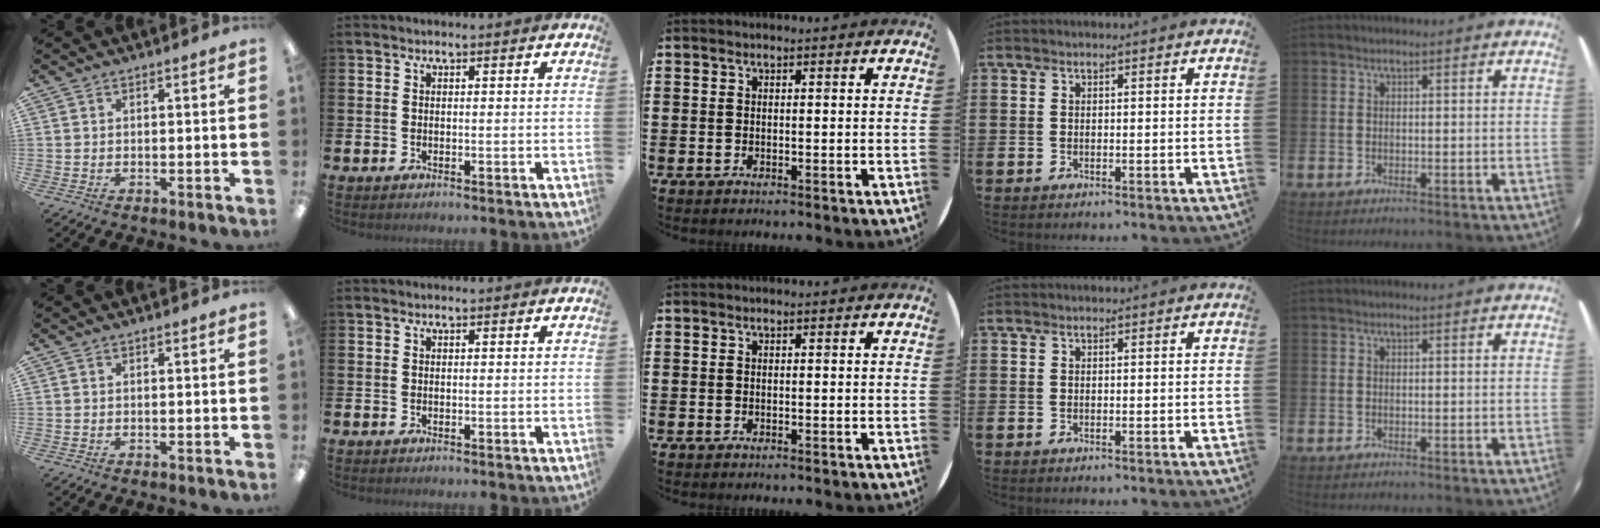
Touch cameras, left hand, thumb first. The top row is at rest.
{}